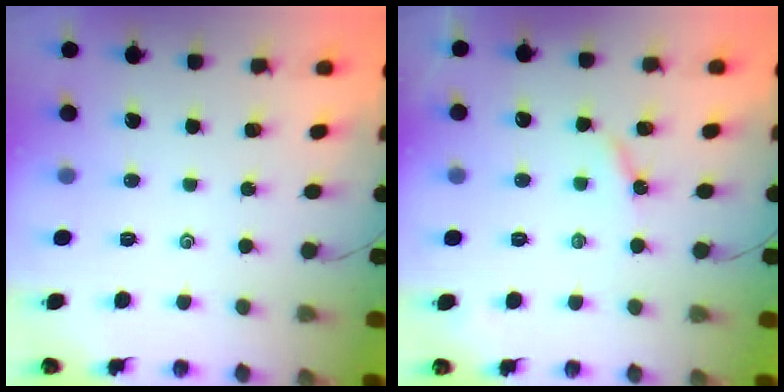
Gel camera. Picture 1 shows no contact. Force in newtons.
{"total": 5.2, "press": 5.2, "slide": 0.4}